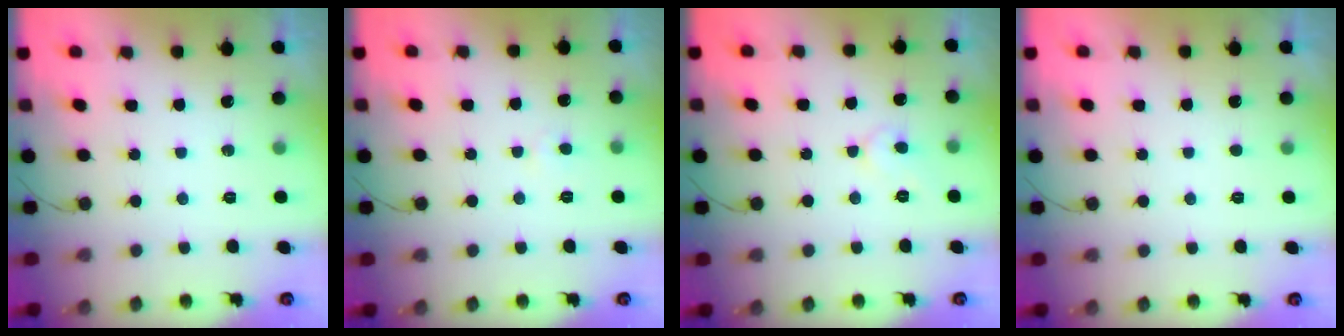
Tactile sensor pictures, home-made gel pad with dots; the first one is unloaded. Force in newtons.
{"total": 2.6, "press": 2.6, "slide": 0.3}
{"total": 4.6, "press": 4.6, "slide": 0.4}
{"total": 1.6, "press": 1.6, "slide": 0.2}